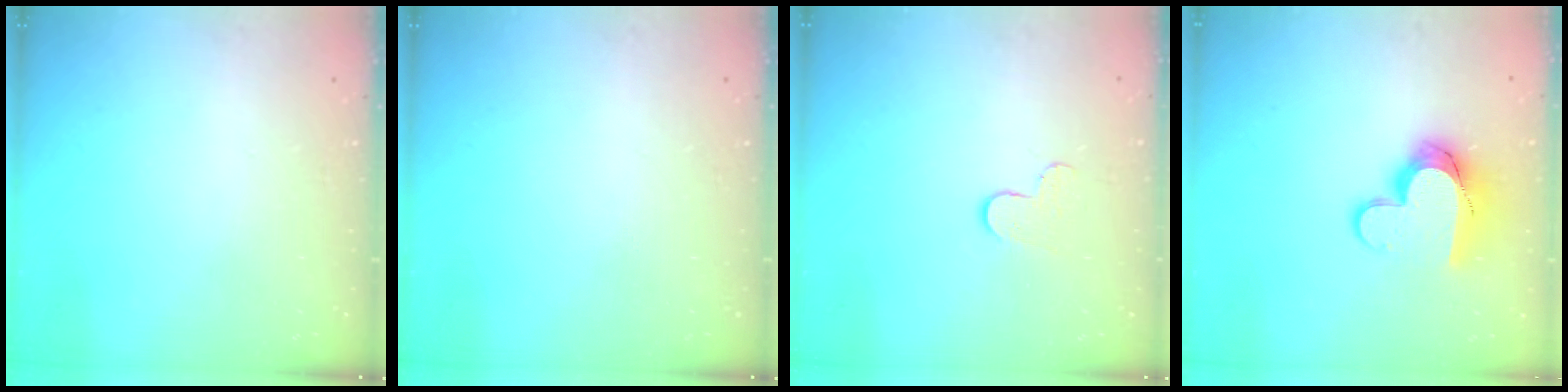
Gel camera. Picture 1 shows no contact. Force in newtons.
{"total": 0.0}
{"total": 6.2, "press": 6.1, "slide": 0.5}
{"total": 12.4, "press": 12.4, "slide": 0.6}